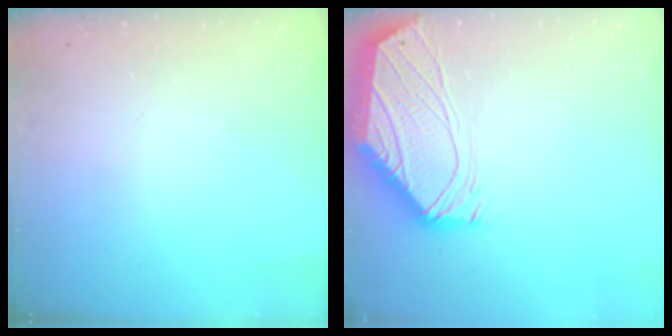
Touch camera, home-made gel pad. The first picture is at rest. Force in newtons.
{"total": 0.5, "press": 0.4, "slide": 0.3}